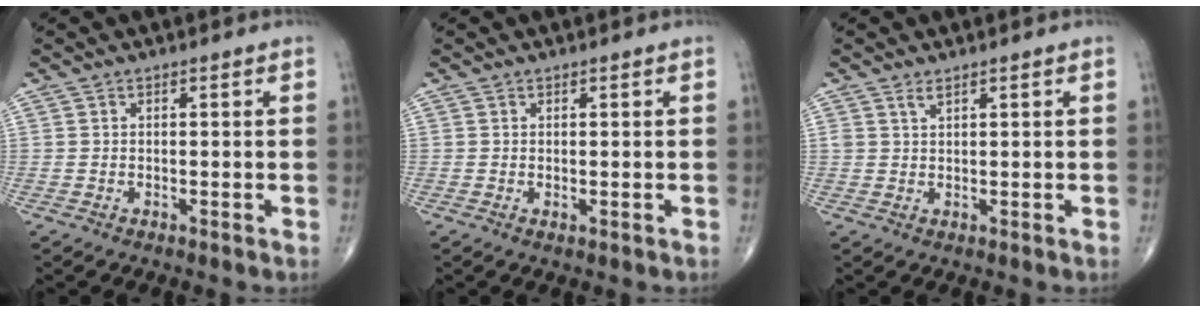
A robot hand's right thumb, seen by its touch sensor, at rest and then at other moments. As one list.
[{"total": 0.6, "force": [0.0, 0.2, 0.5], "torque": [-0.013, -0.004, 0.001]}, {"total": 1.3, "force": [1.0, 0.4, 0.7], "torque": [-0.010, -0.004, 0.021]}]